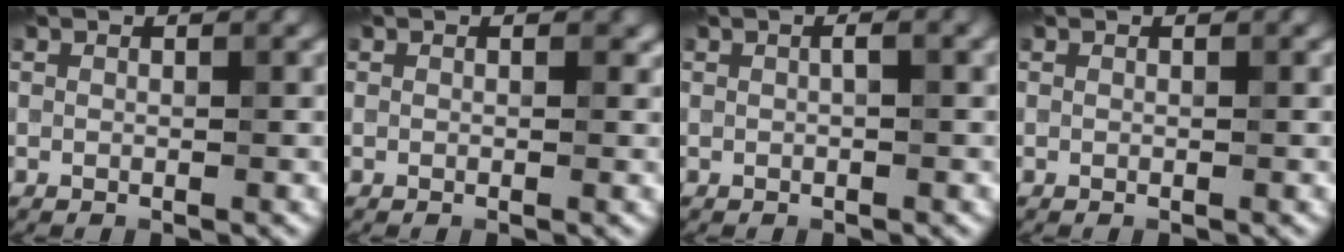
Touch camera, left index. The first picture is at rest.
{"total": 0.7, "force": [0.1, 0.5, 0.4], "torque": [-0.005, -0.001, 0.001]}
{"total": 1.4, "force": [0.1, 0.3, 1.3], "torque": [-0.022, 0.005, 0.000]}
{"total": 0.0}